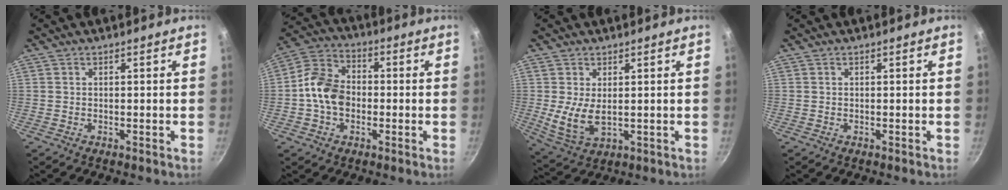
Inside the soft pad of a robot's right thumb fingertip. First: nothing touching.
{"total": 10.3, "force": [-1.5, 7.7, 6.7], "torque": [-0.104, 0.030, -0.044]}
{"total": 7.2, "force": [0.5, 4.0, 6.0], "torque": [-0.114, -0.019, 0.021]}
{"total": 0.0}